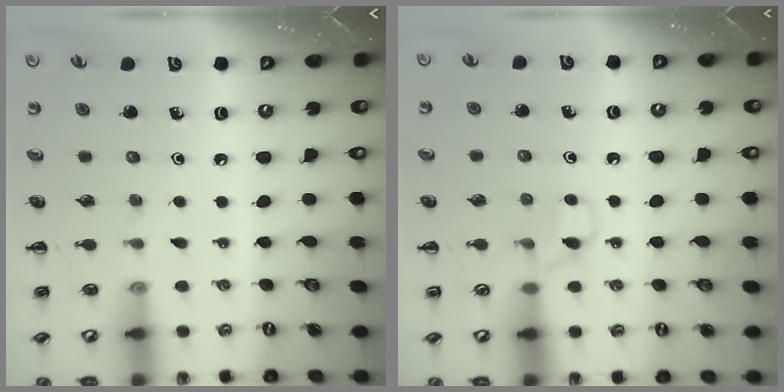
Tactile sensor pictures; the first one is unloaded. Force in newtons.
{"total": 4.7, "press": 4.4, "slide": 1.4}